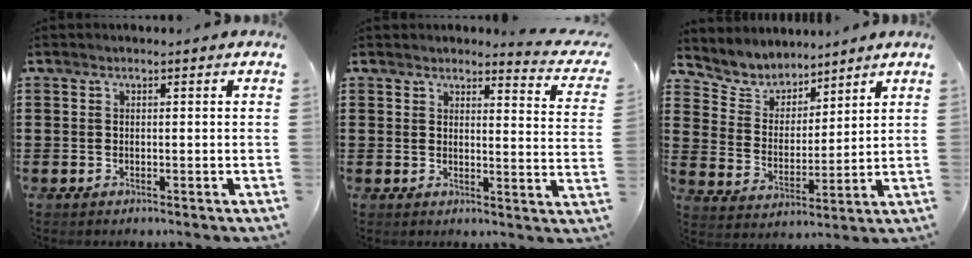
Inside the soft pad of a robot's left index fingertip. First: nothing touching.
{"total": 2.9, "force": [2.7, 0.2, 0.9], "torque": [-0.025, -0.017, 0.045]}
{"total": 5.6, "force": [5.1, 2.3, -0.3], "torque": [-0.033, -0.033, 0.090]}